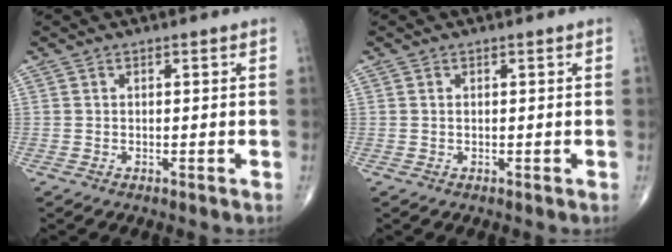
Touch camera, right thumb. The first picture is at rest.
{"total": 0.0}